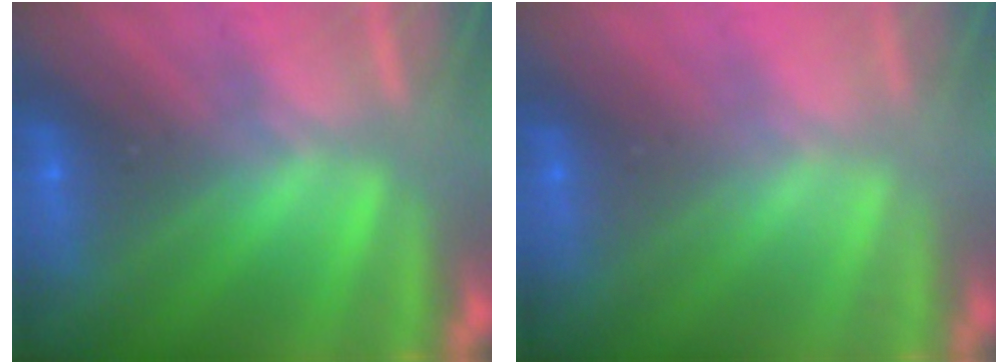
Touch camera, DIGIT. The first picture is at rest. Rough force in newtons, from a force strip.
{"total": 2.7}